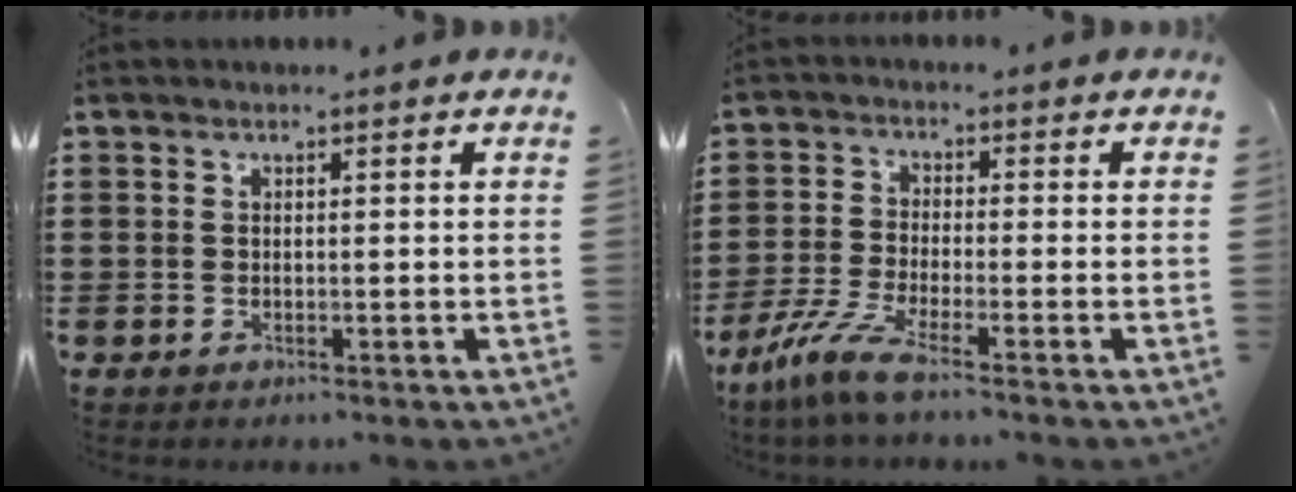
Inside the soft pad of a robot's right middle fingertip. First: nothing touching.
{"total": 6.2, "force": [-4.3, 0.4, 4.4], "torque": [-0.112, -0.021, -0.087]}